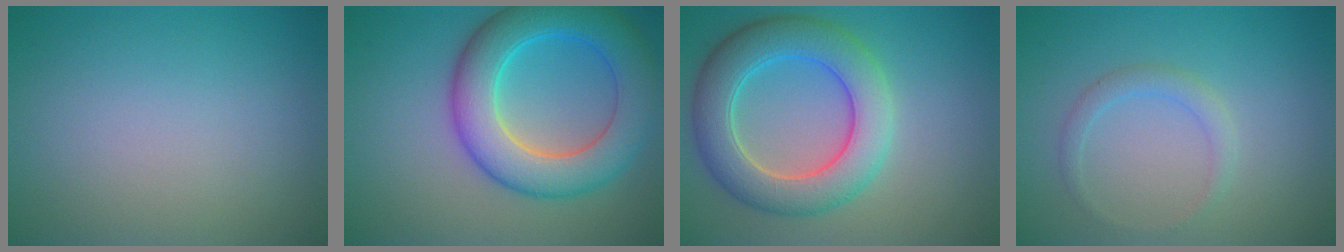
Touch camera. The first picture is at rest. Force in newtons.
{"total": 8.6, "press": 8.6, "slide": 0.2}
{"total": 7.3, "press": 7.3, "slide": 0.3}
{"total": 1.6, "press": 1.6, "slide": 0.2}